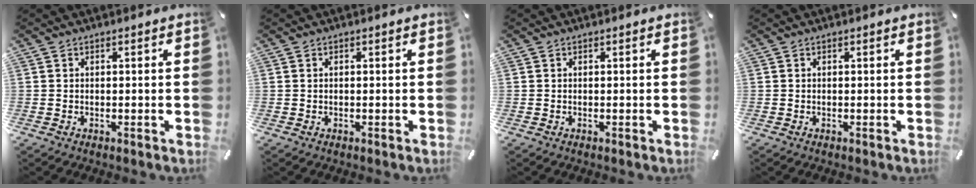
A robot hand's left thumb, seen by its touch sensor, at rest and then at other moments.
{"total": 0.0}
{"total": 0.0}
{"total": 0.0}